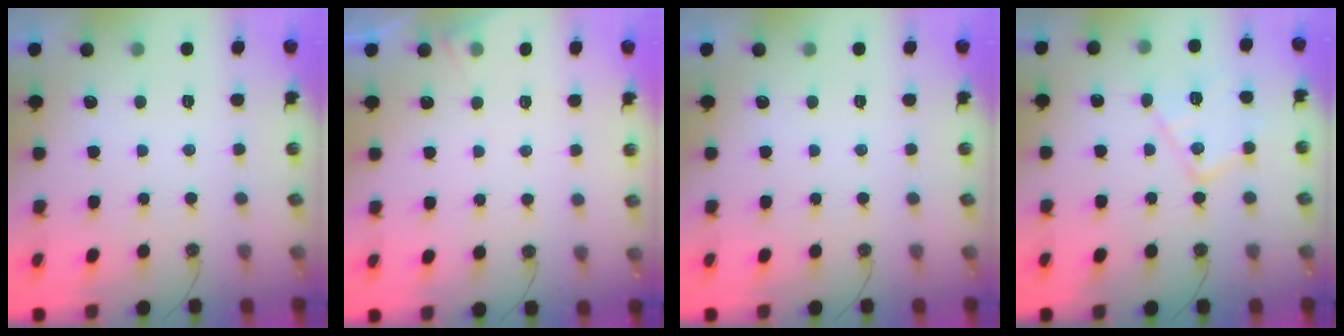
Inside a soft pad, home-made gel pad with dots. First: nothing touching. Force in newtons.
{"total": 4.9, "press": 4.8, "slide": 0.7}
{"total": 0.0}
{"total": 12.8, "press": 12.8, "slide": 0.5}